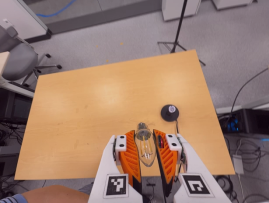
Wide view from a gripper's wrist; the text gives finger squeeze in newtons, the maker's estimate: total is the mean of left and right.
{"total": 23.4, "left": 25.6, "right": 21.2}